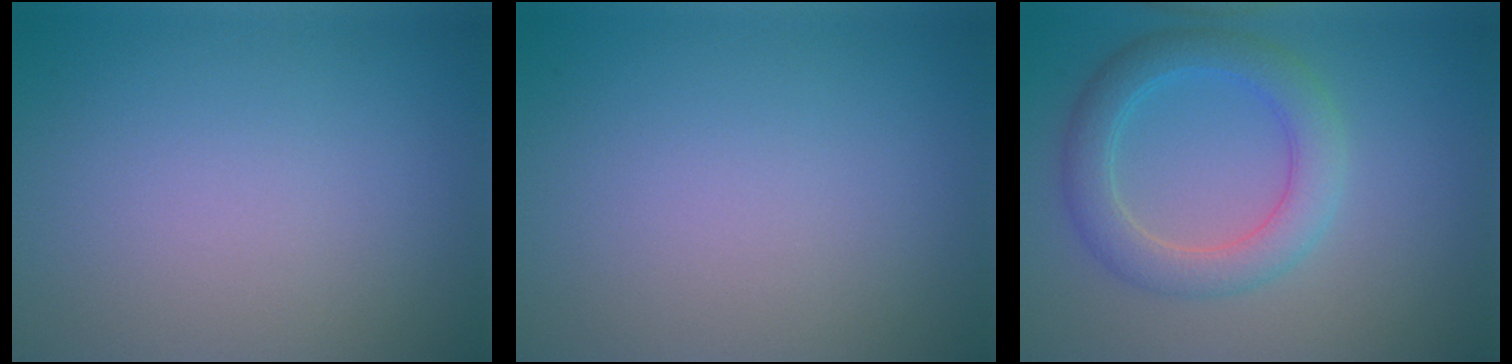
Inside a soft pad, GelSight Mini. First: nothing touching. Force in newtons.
{"total": 0.0}
{"total": 4.4, "press": 4.4, "slide": 0.4}